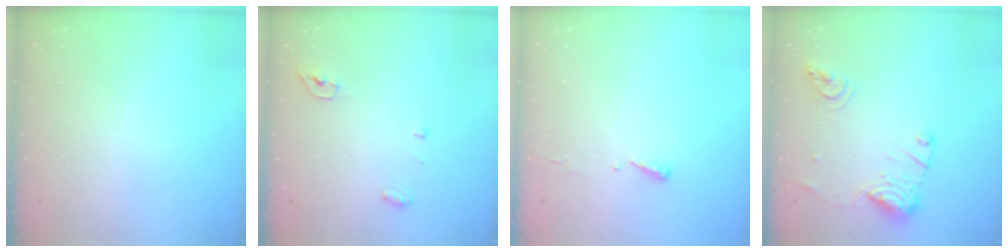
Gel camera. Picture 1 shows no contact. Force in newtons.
{"total": 4.4, "press": 4.3, "slide": 0.8}
{"total": 2.9, "press": 2.9, "slide": 0.4}
{"total": 12.9, "press": 12.8, "slide": 1.5}